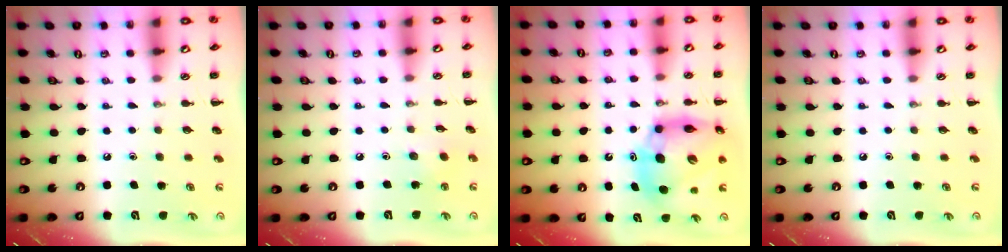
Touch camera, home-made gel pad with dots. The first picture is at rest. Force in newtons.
{"total": 2.8, "press": 2.8, "slide": 0.7}
{"total": 14.2, "press": 13.6, "slide": 4.2}
{"total": 0.0}